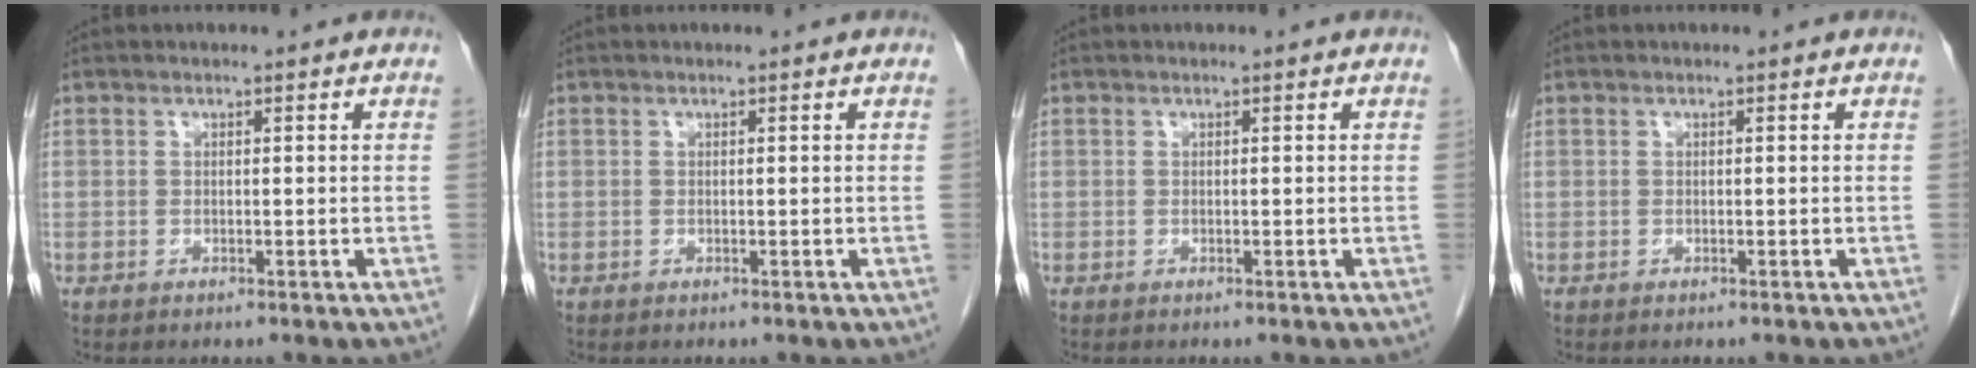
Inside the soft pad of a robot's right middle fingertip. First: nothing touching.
{"total": 0.0}
{"total": 0.0}
{"total": 0.0}